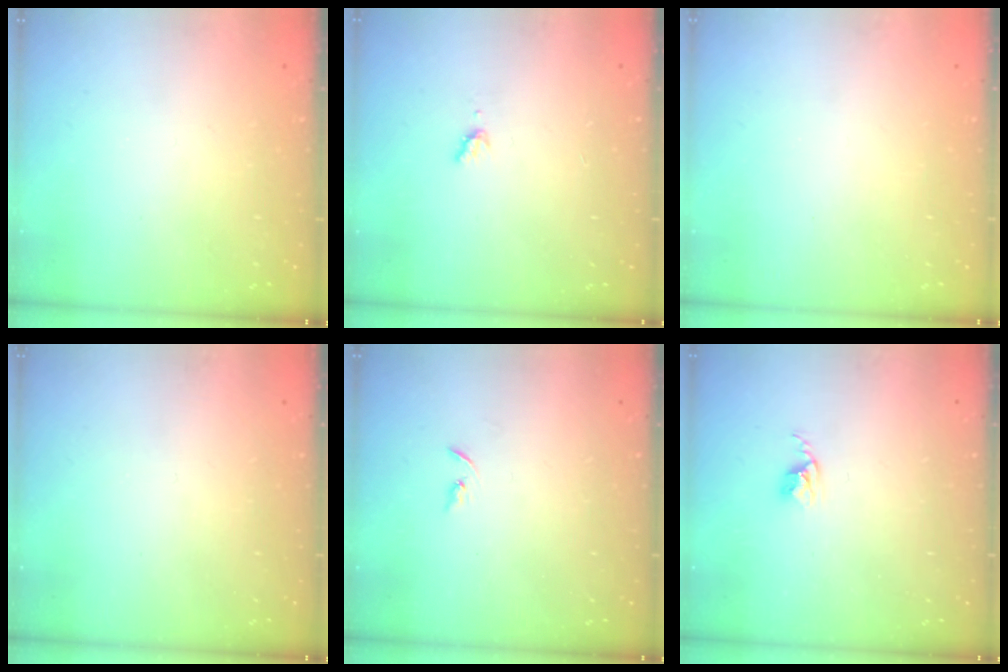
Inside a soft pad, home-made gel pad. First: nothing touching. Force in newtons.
{"total": 4.4, "press": 4.4, "slide": 0.3}
{"total": 0.0}
{"total": 0.0}
{"total": 2.2, "press": 2.2, "slide": 0.2}
{"total": 2.6, "press": 2.6, "slide": 0.4}